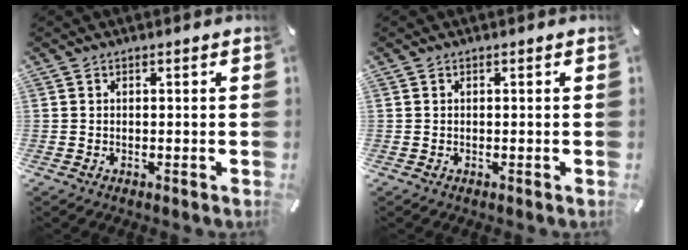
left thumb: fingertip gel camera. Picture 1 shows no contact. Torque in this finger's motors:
{"motor_torque": [0.00, 0.00, 0.00, 0.00, 0.00]}